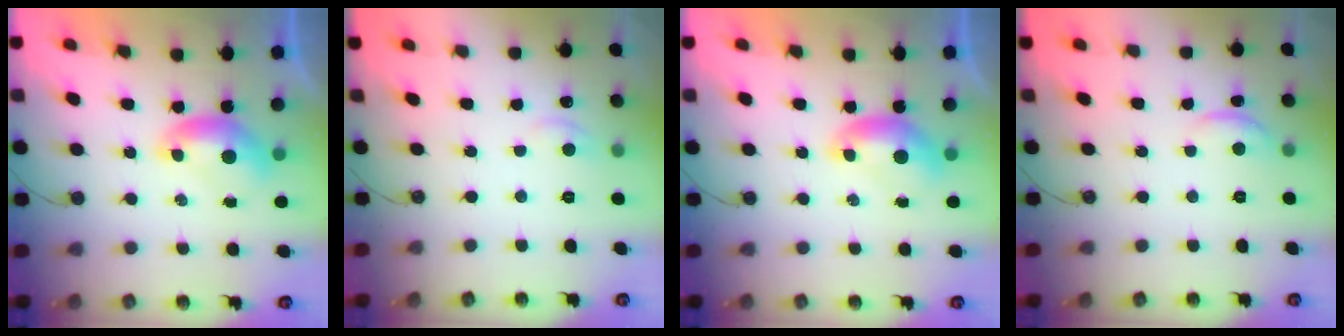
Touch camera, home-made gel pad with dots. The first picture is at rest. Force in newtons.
{"total": 1.0, "press": 0.5, "slide": 0.9}
{"total": 0.0}
{"total": 0.8, "press": 0.5, "slide": 0.6}